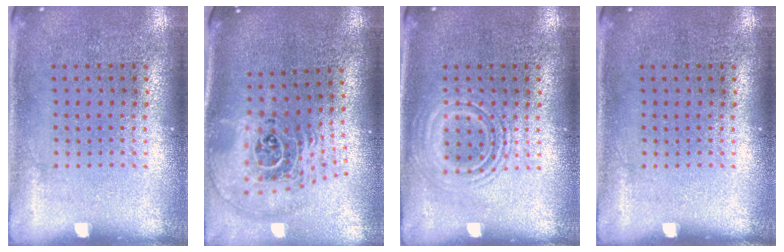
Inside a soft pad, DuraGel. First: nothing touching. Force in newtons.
{"total": 2.5, "press": 1.8, "slide": 1.8}
{"total": 2.7, "press": 2.7, "slide": 0.4}
{"total": 0.0}